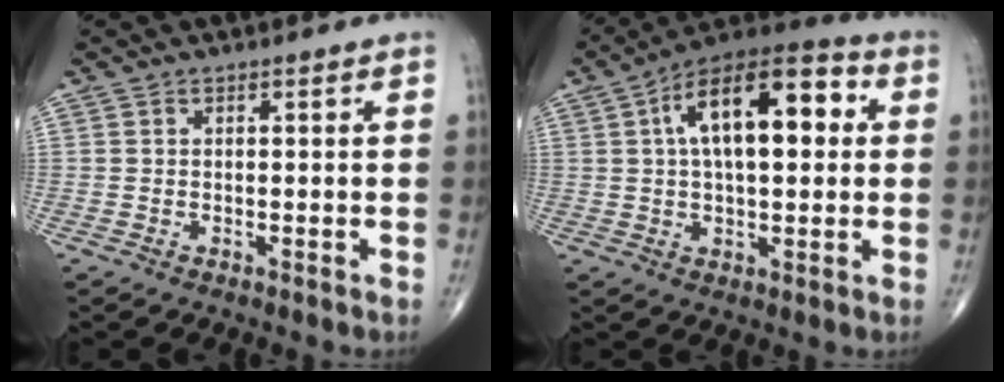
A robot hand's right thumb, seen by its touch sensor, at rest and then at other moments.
{"total": 18.2, "force": [3.8, 8.4, 15.6], "torque": [-0.229, 0.029, 0.050]}